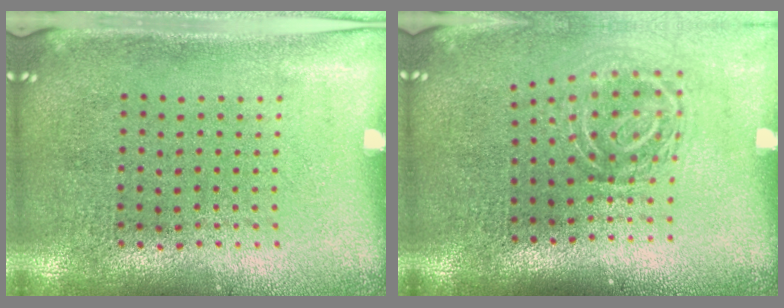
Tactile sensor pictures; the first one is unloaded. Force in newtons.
{"total": 1.8, "press": 1.2, "slide": 1.4}